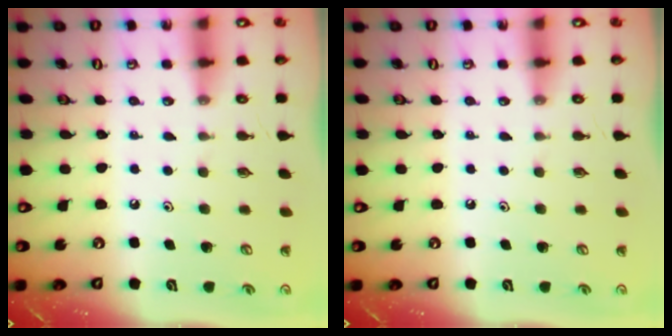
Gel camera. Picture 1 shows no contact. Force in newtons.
{"total": 0.0}